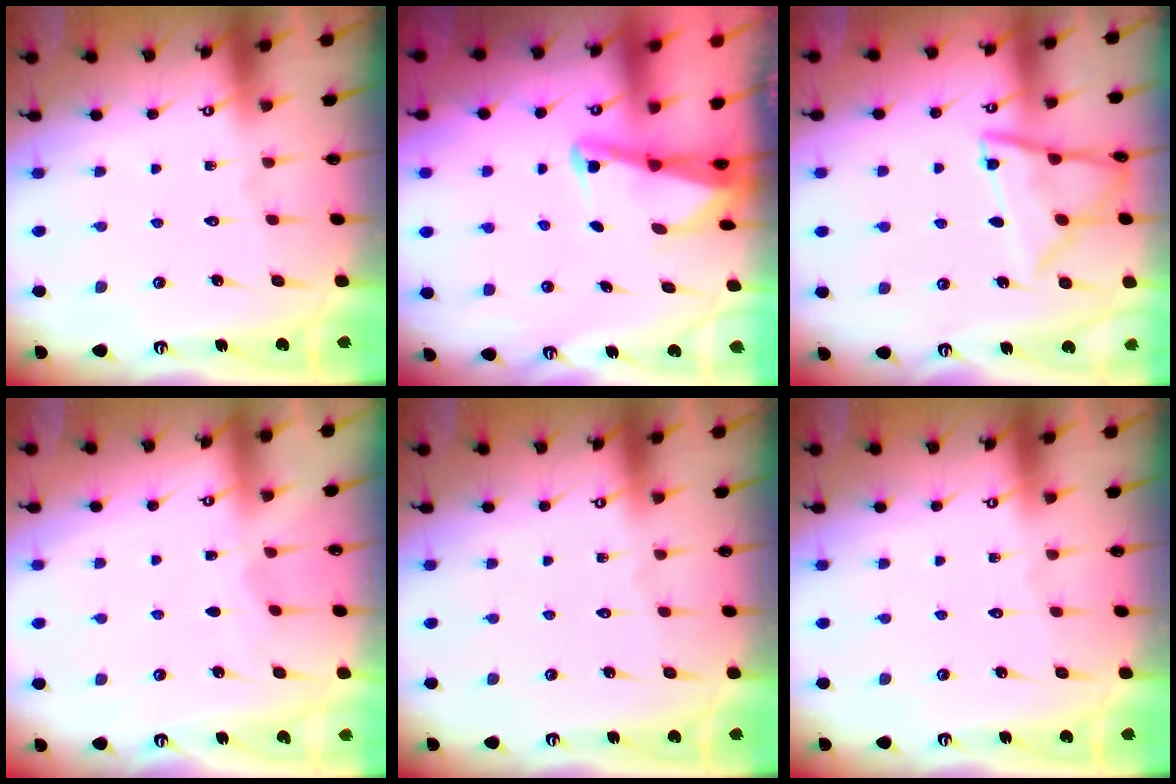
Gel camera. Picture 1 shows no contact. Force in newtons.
{"total": 2.3, "press": 2.3, "slide": 0.3}
{"total": 12.3, "press": 12.3, "slide": 0.7}
{"total": 2.9, "press": 2.9, "slide": 0.4}
{"total": 0.0}
{"total": 0.0}